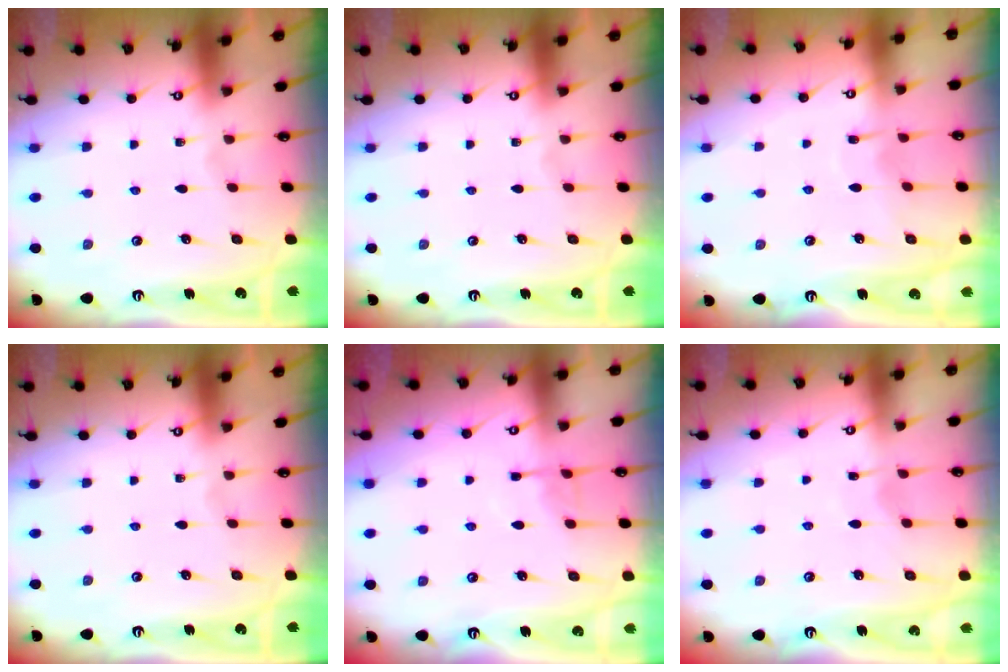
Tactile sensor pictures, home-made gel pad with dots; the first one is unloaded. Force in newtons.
{"total": 0.0}
{"total": 7.0, "press": 7.0, "slide": 0.3}
{"total": 0.0}
{"total": 3.4, "press": 3.4, "slide": 0.6}
{"total": 3.2, "press": 3.1, "slide": 0.4}